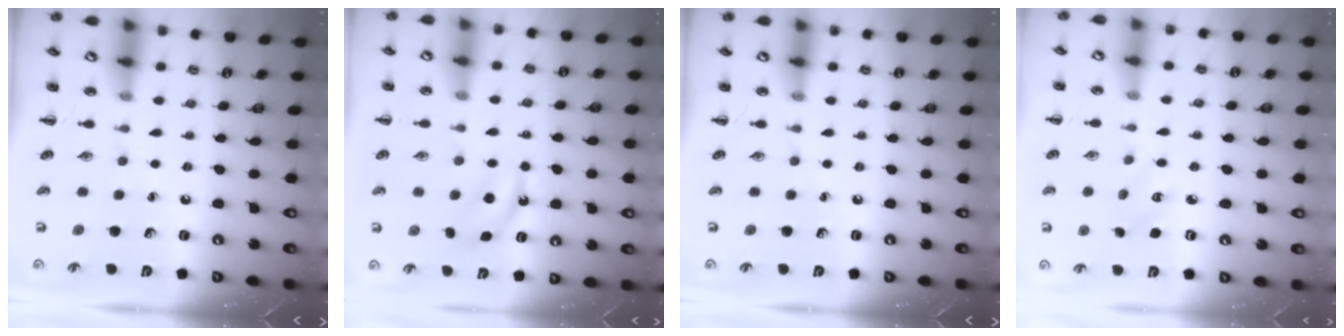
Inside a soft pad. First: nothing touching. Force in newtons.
{"total": 5.9, "press": 5.7, "slide": 1.6}
{"total": 0.0}
{"total": 2.1, "press": 2.0, "slide": 0.6}